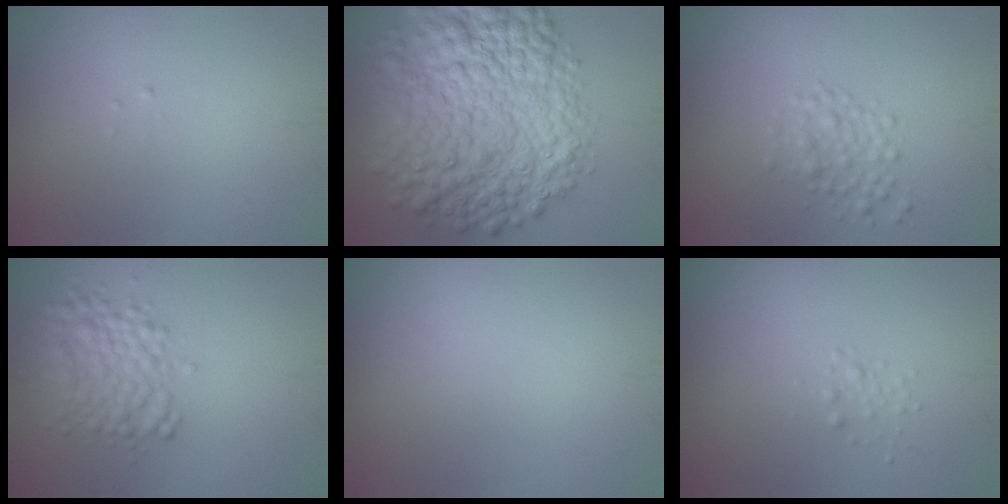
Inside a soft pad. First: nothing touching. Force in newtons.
{"total": 12.0, "press": 12.0, "slide": 0.2}
{"total": 2.1, "press": 2.1, "slide": 0.1}
{"total": 3.8, "press": 3.8, "slide": 0.1}
{"total": 0.0}
{"total": 0.7, "press": 0.7, "slide": 0.0}